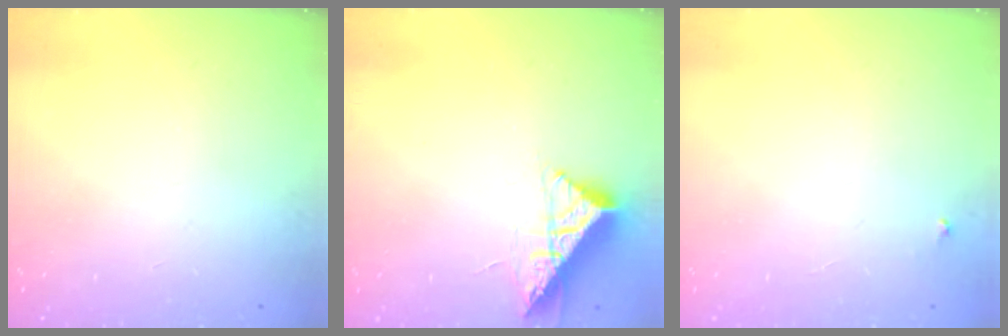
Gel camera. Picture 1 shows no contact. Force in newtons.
{"total": 10.4, "press": 10.4, "slide": 0.7}
{"total": 2.2, "press": 2.2, "slide": 0.1}